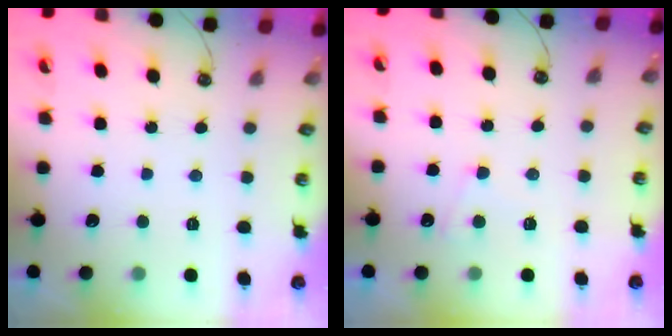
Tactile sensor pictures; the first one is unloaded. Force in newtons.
{"total": 3.7, "press": 3.6, "slide": 0.6}